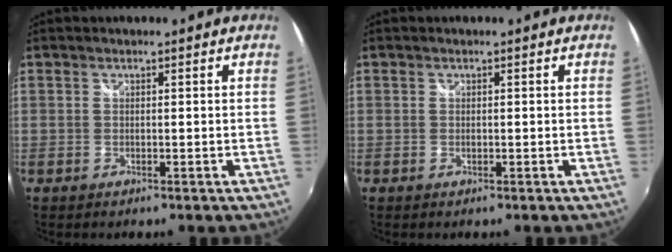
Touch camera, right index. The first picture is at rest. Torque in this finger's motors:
{"motor_torque": [-0.08, 0.06, 0.13, 0.01]}